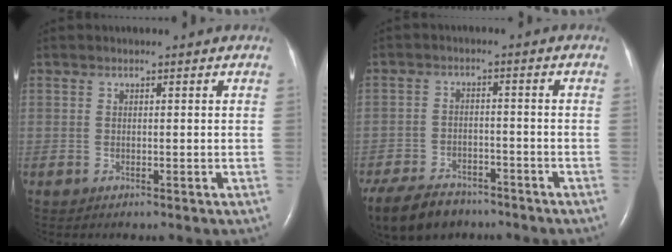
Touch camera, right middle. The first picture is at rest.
{"total": 12.8, "force": [-9.6, 6.5, 5.4], "torque": [-0.125, -0.016, -0.151]}